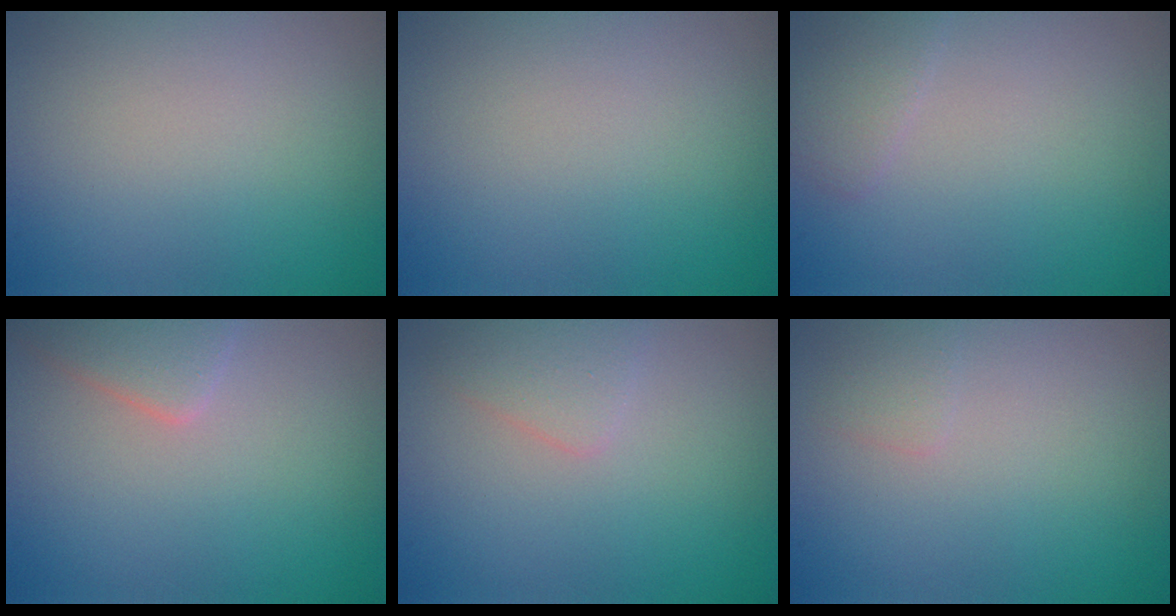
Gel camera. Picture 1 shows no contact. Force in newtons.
{"total": 0.0}
{"total": 1.6, "press": 1.6, "slide": 0.1}
{"total": 2.8, "press": 2.8, "slide": 0.2}
{"total": 1.6, "press": 1.6, "slide": 0.0}
{"total": 0.8, "press": 0.8, "slide": 0.1}